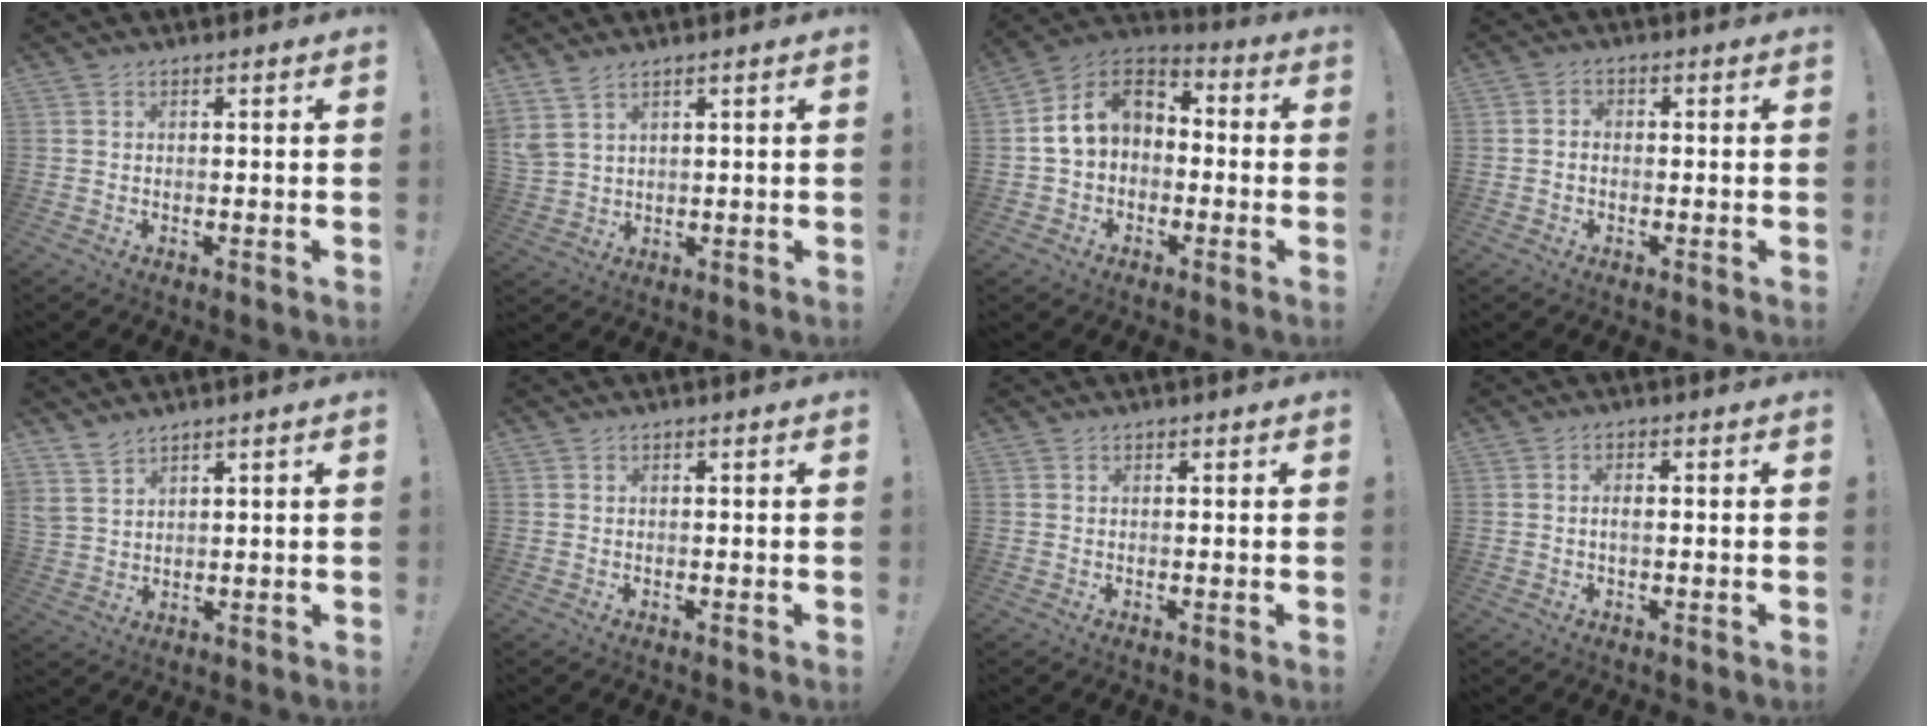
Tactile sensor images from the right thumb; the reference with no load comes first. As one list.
[{"total": 5.2, "force": [3.8, 2.3, 2.7], "torque": [-0.058, -0.011, 0.077]}, {"total": 10.6, "force": [0.9, 8.0, 6.9], "torque": [-0.130, 0.018, 0.022]}, {"total": 1.8, "force": [-1.0, 1.2, 0.9], "torque": [-0.019, 0.010, -0.017]}, {"total": 4.9, "force": [4.2, 2.0, 1.6], "torque": [-0.027, -0.025, 0.081]}, {"total": 0.0}, {"total": 0.0}, {"total": 1.9, "force": [-0.4, 0.7, 1.7], "torque": [-0.037, 0.007, -0.006]}]